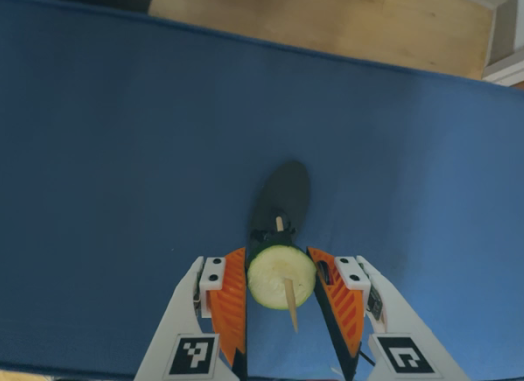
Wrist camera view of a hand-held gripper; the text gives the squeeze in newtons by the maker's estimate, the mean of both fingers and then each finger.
{"total": 6.5, "left": 6.6, "right": 6.4}